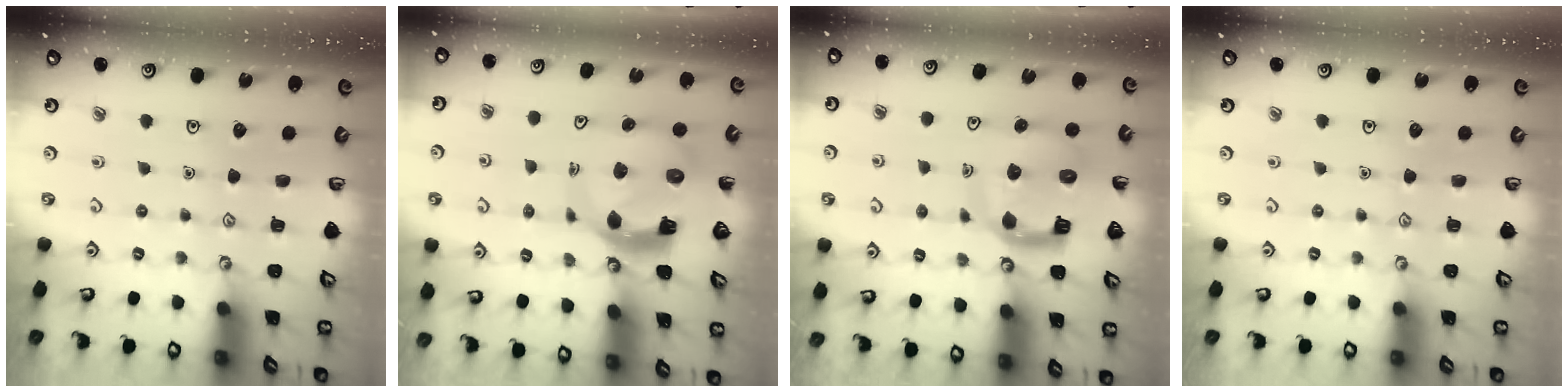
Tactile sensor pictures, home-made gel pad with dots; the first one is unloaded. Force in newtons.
{"total": 8.2, "press": 8.2, "slide": 1.1}
{"total": 9.6, "press": 9.5, "slide": 1.4}
{"total": 0.0}